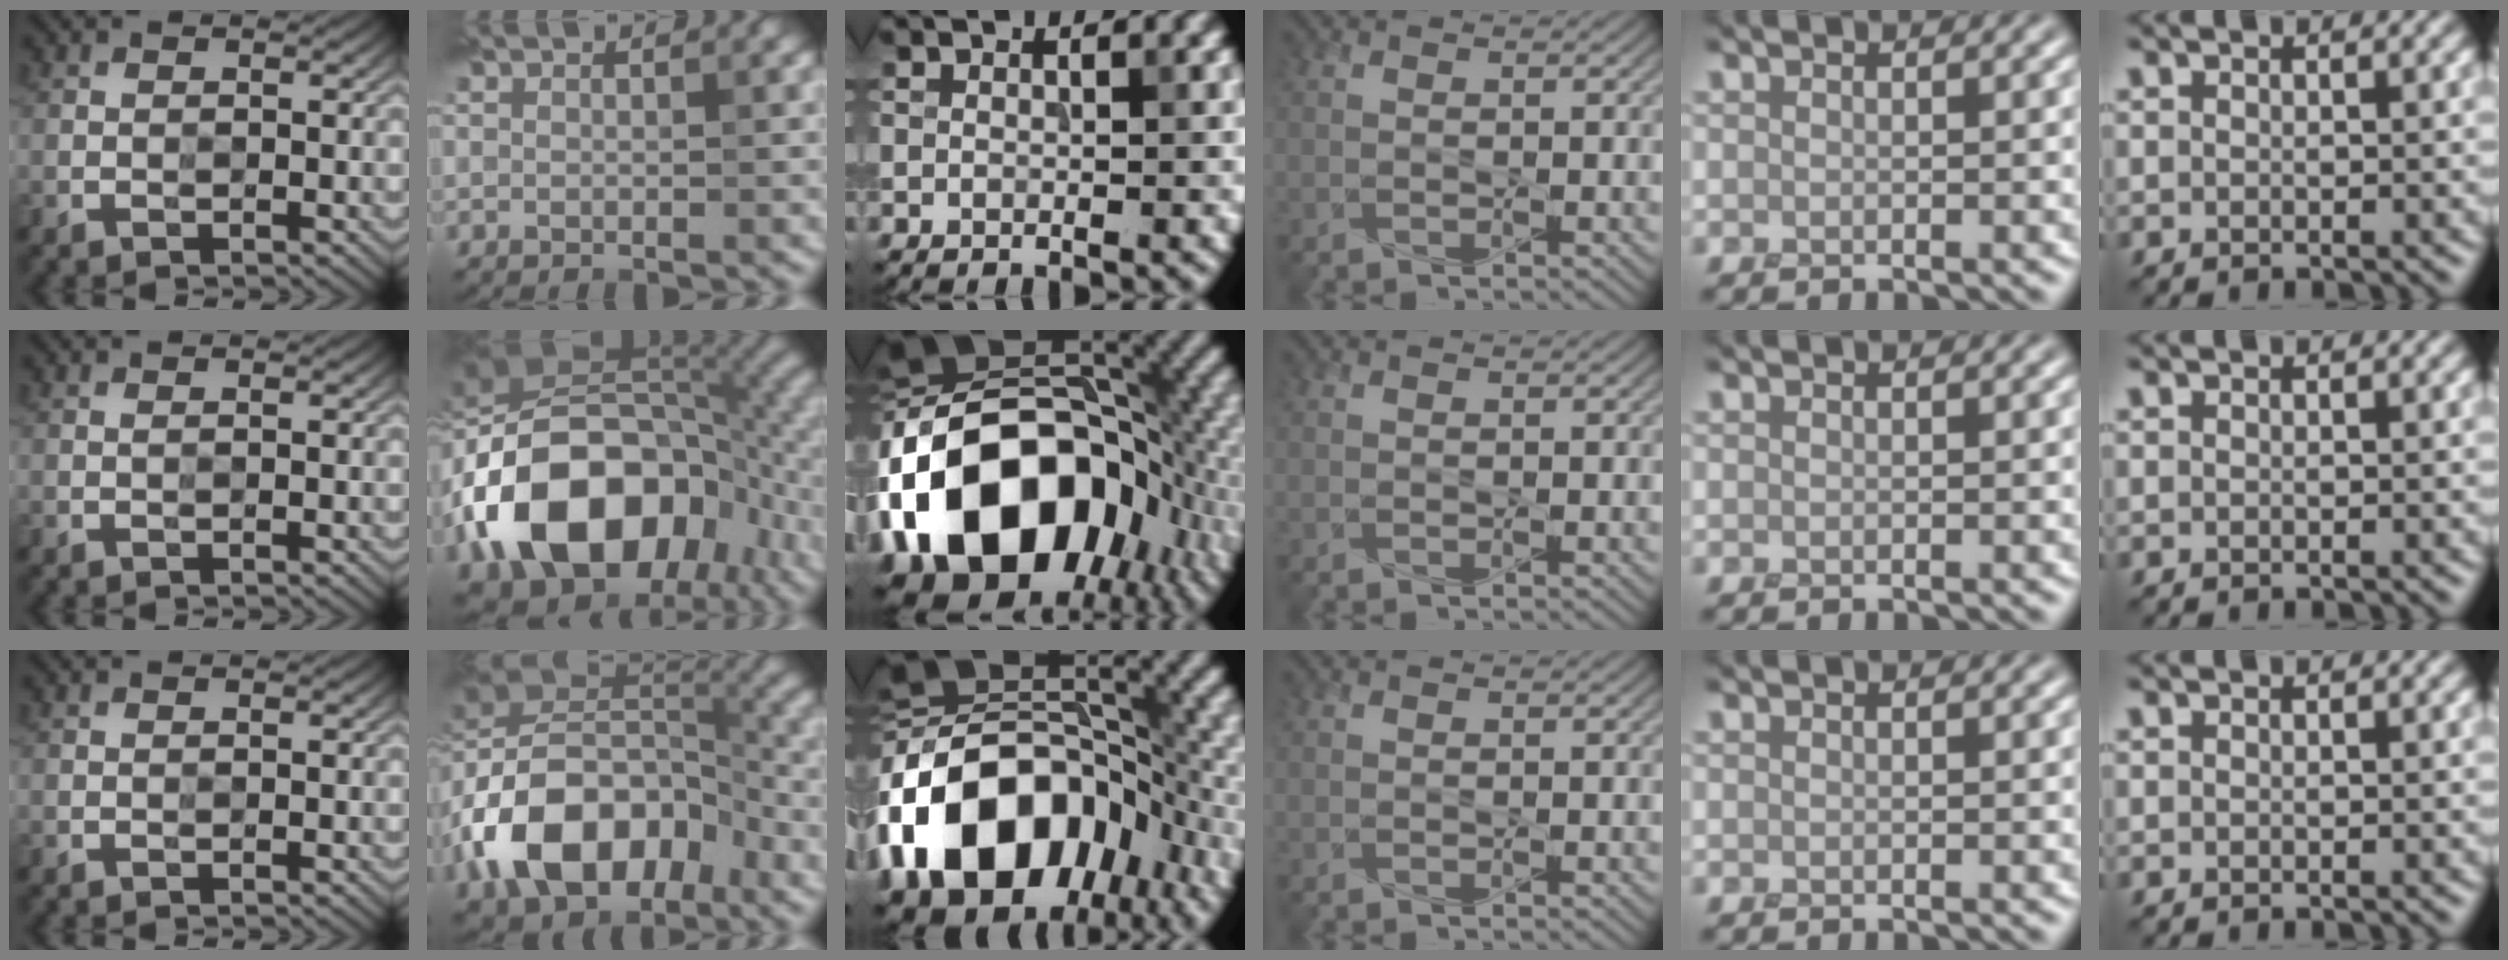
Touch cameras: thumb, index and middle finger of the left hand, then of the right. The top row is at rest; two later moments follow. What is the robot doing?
{"motion": "press", "object": "gel pad"}